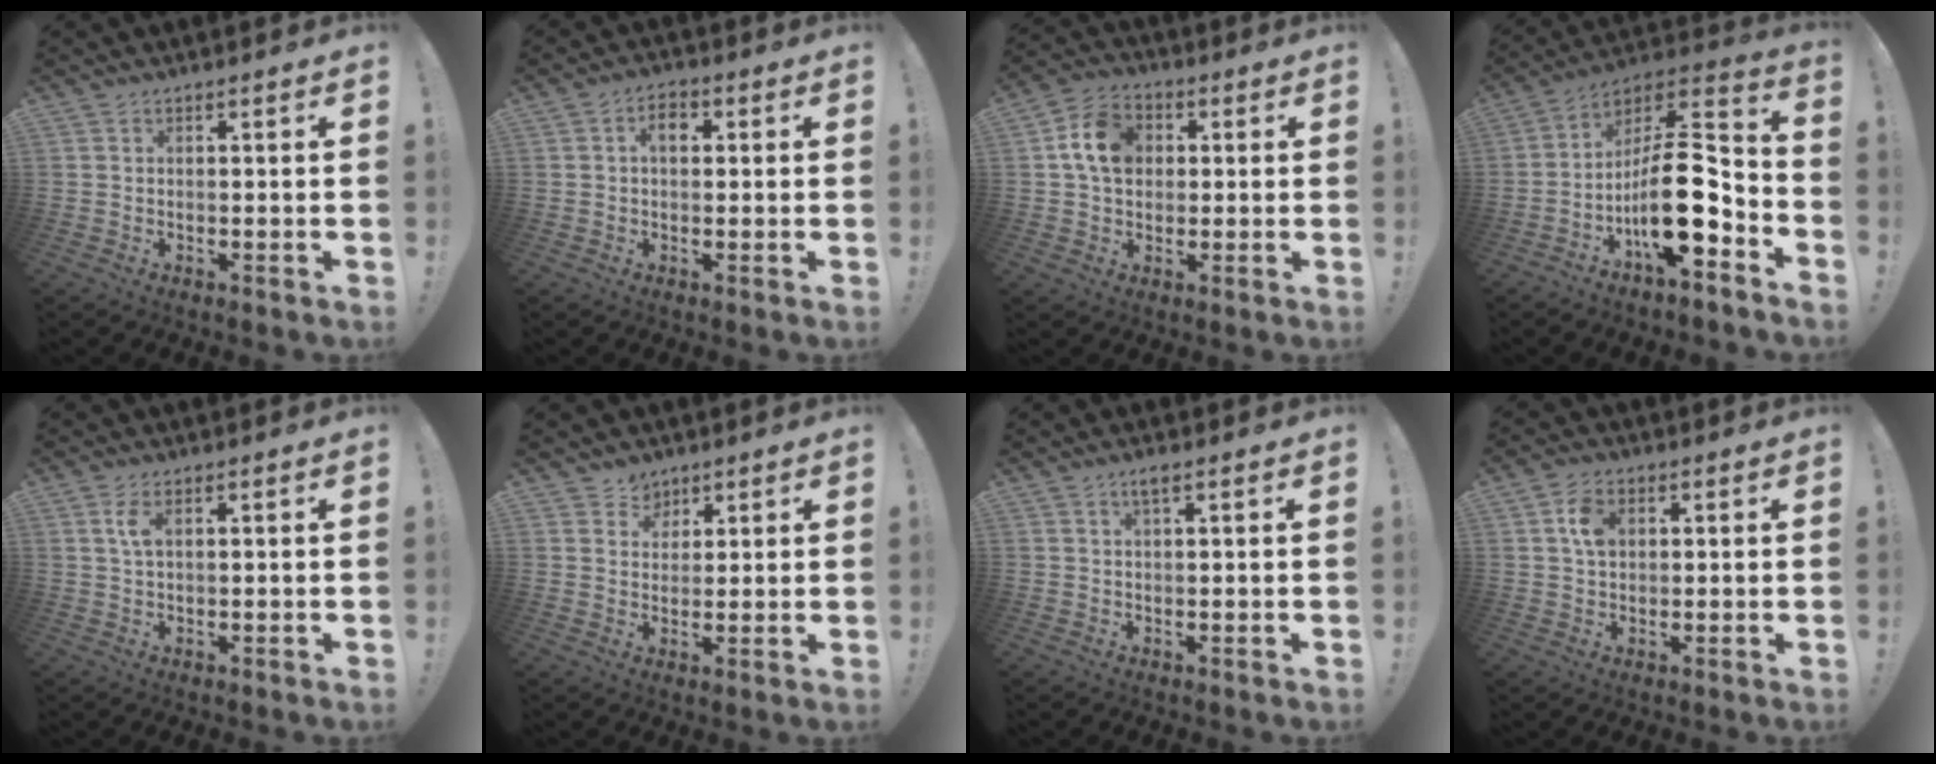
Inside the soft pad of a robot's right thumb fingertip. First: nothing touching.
{"total": 4.5, "force": [1.0, 2.9, 3.3], "torque": [-0.048, 0.005, 0.012]}
{"total": 11.5, "force": [2.2, 8.9, 6.9], "torque": [-0.123, 0.017, 0.047]}
{"total": 19.3, "force": [-5.8, 7.0, 17.0], "torque": [-0.299, 0.025, -0.093]}
{"total": 3.5, "force": [1.1, 1.3, 3.0], "torque": [-0.050, -0.001, 0.016]}
{"total": 4.4, "force": [2.9, 3.3, -0.3], "torque": [0.012, -0.025, 0.054]}
{"total": 2.0, "force": [1.1, 0.1, 1.7], "torque": [-0.034, -0.001, 0.018]}
{"total": 6.1, "force": [1.5, 4.2, 4.1], "torque": [-0.061, 0.004, 0.026]}